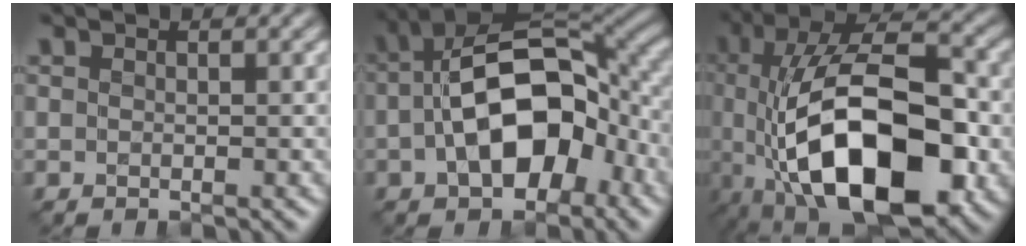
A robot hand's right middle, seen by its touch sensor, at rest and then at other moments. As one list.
[{"total": 12.6, "force": [-1.7, 7.4, 10.1], "torque": [-0.179, 0.000, -0.032]}, {"total": 15.4, "force": [-4.0, 7.4, 12.9], "torque": [-0.218, -0.009, -0.068]}]